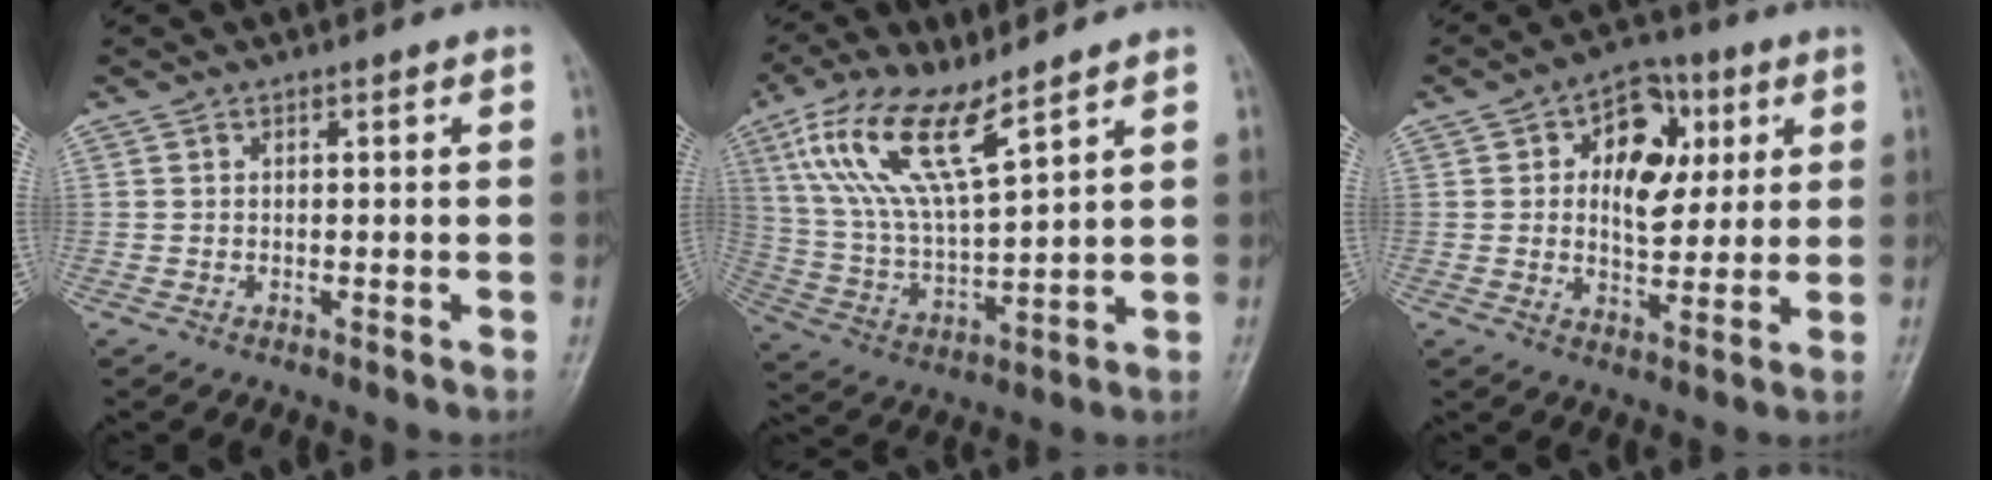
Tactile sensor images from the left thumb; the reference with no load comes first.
{"total": 15.1, "force": [8.8, 4.3, 11.5], "torque": [-0.232, -0.032, 0.183]}
{"total": 12.1, "force": [3.3, 8.1, 8.4], "torque": [-0.081, -0.003, 0.048]}